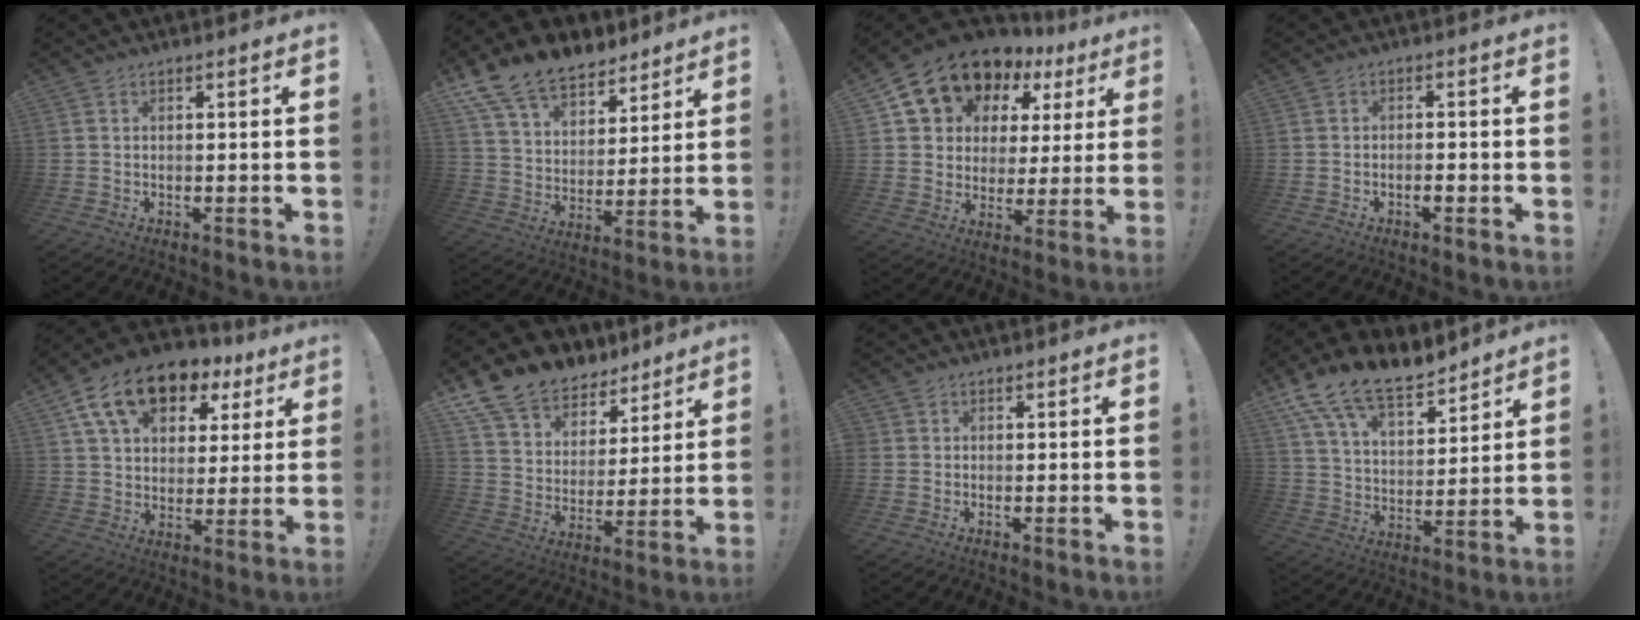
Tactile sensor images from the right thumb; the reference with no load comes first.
{"total": 15.4, "force": [11.2, 8.9, 5.6], "torque": [-0.100, -0.076, 0.212]}
{"total": 14.9, "force": [10.1, 9.4, 5.4], "torque": [-0.092, -0.073, 0.198]}
{"total": 1.8, "force": [-1.2, 0.7, 1.1], "torque": [-0.015, -0.001, -0.020]}
{"total": 16.0, "force": [9.1, 9.9, 8.6], "torque": [-0.145, -0.043, 0.167]}
{"total": 12.8, "force": [9.9, 7.5, 3.1], "torque": [-0.063, -0.077, 0.187]}
{"total": 0.8, "force": [0.1, 0.8, 0.2], "torque": [-0.006, 0.003, 0.003]}
{"total": 15.7, "force": [11.9, 6.9, 7.7], "torque": [-0.139, -0.083, 0.218]}